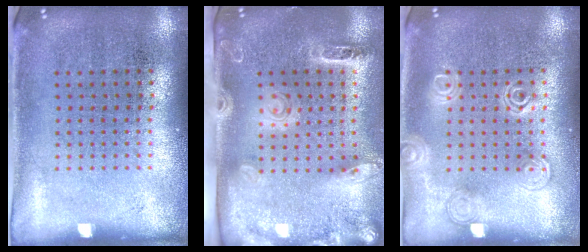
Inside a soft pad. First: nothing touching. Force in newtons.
{"total": 2.7, "press": 2.0, "slide": 1.8}
{"total": 2.1, "press": 2.0, "slide": 0.3}